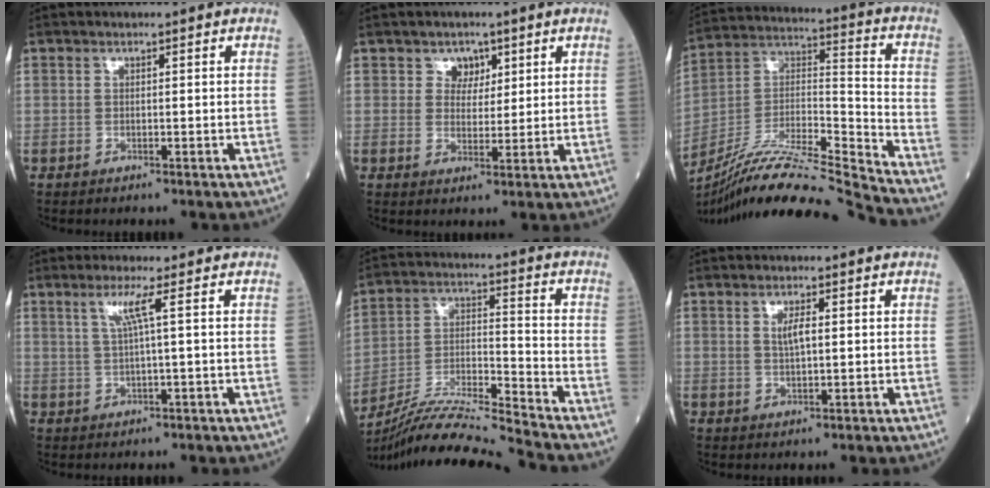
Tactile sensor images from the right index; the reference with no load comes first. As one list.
[{"total": 3.2, "force": [1.7, 2.5, 0.8], "torque": [-0.004, 0.002, 0.026]}, {"total": 19.8, "force": [-18.1, -1.9, 7.9], "torque": [-0.168, 0.011, -0.323]}, {"total": 3.4, "force": [1.1, -0.9, 3.0], "torque": [-0.065, 0.003, 0.023]}, {"total": 13.0, "force": [-12.3, -2.9, 3.0], "torque": [-0.061, 0.008, -0.228]}, {"total": 2.5, "force": [0.6, 0.6, 2.4], "torque": [-0.046, 0.000, 0.012]}]